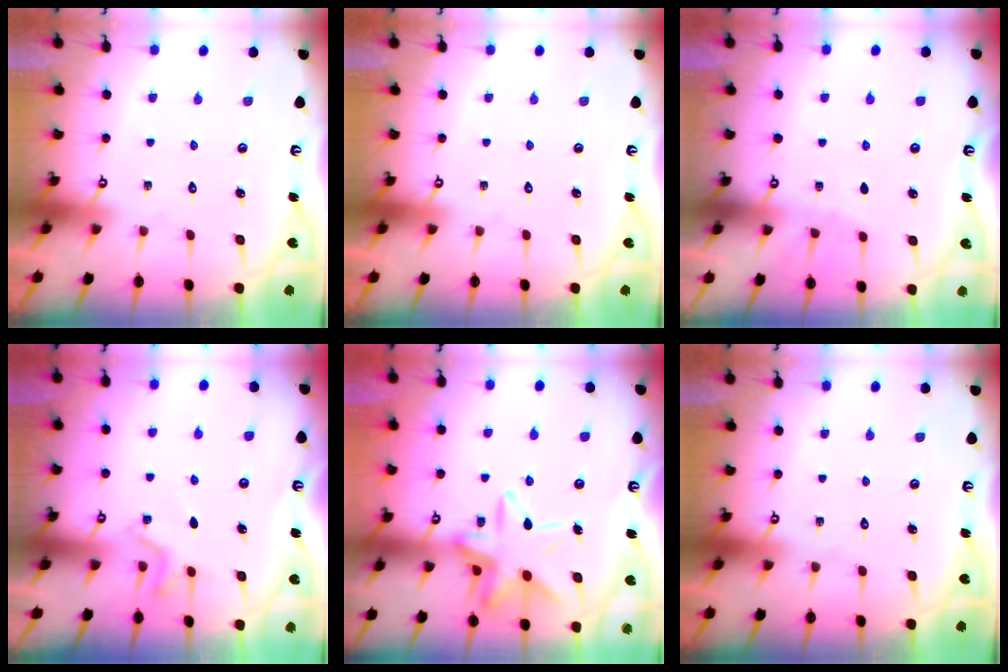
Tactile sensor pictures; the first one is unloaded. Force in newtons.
{"total": 0.0}
{"total": 3.6, "press": 3.6, "slide": 0.5}
{"total": 6.2, "press": 5.9, "slide": 2.0}
{"total": 15.5, "press": 15.5, "slide": 1.1}
{"total": 0.0}